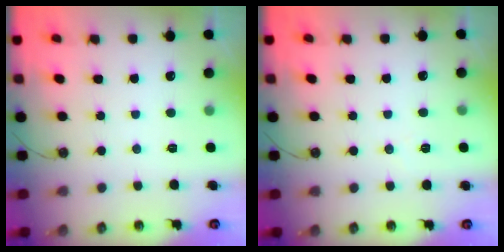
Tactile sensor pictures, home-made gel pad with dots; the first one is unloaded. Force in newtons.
{"total": 5.7, "press": 3.8, "slide": 4.3}